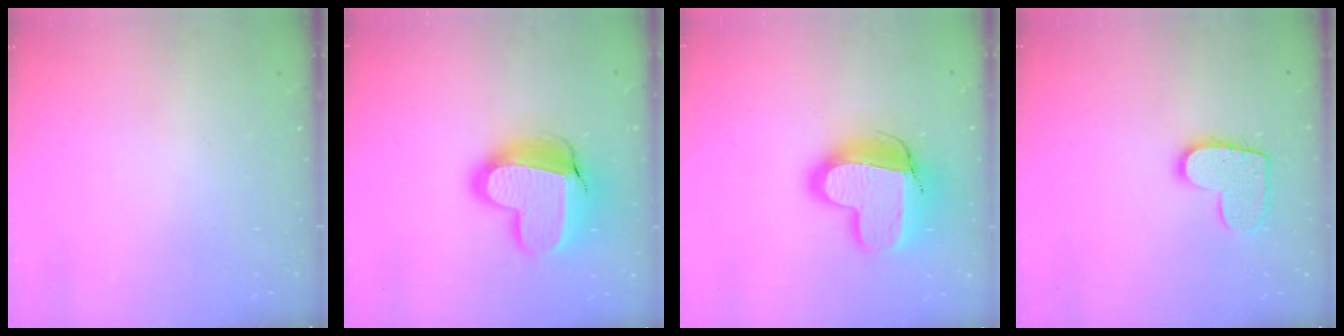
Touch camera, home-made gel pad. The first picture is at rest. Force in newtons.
{"total": 19.2, "press": 19.2, "slide": 1.5}
{"total": 16.9, "press": 16.8, "slide": 1.4}
{"total": 11.2, "press": 11.2, "slide": 0.7}